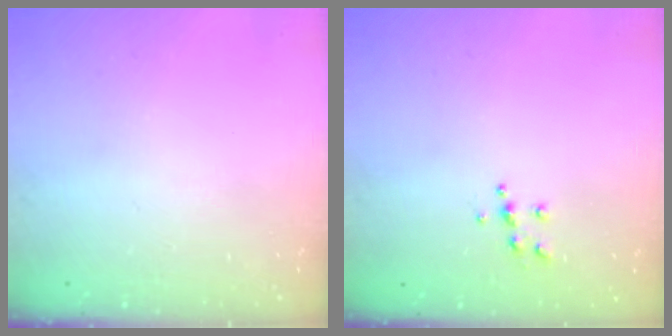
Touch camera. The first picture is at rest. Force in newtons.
{"total": 5.5, "press": 5.5, "slide": 0.5}